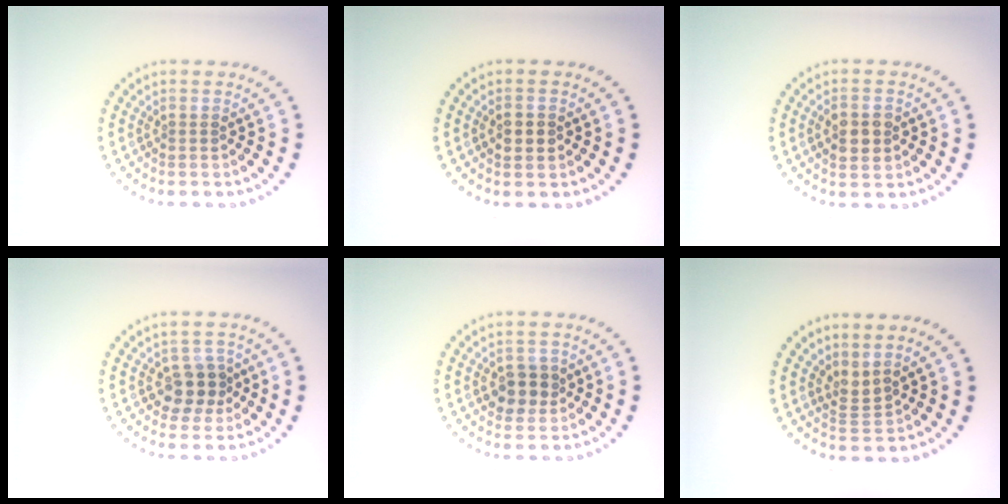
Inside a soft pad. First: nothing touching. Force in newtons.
{"total": 2.1, "press": 2.1, "slide": 0.0}
{"total": 2.9, "press": 2.9, "slide": 0.1}
{"total": 3.4, "press": 3.2, "slide": 1.3}
{"total": 2.8, "press": 2.8, "slide": 0.7}
{"total": 1.7, "press": 1.2, "slide": 1.1}